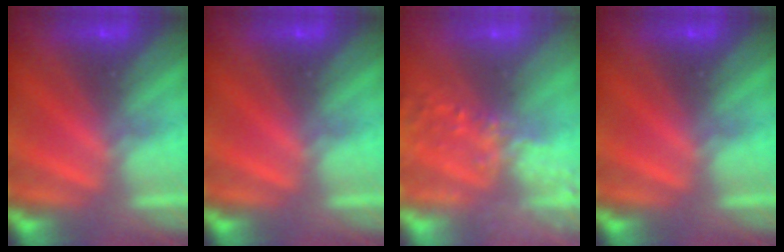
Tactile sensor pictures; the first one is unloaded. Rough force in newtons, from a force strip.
{"total": 0.0}
{"total": 6.7}
{"total": 0.0}